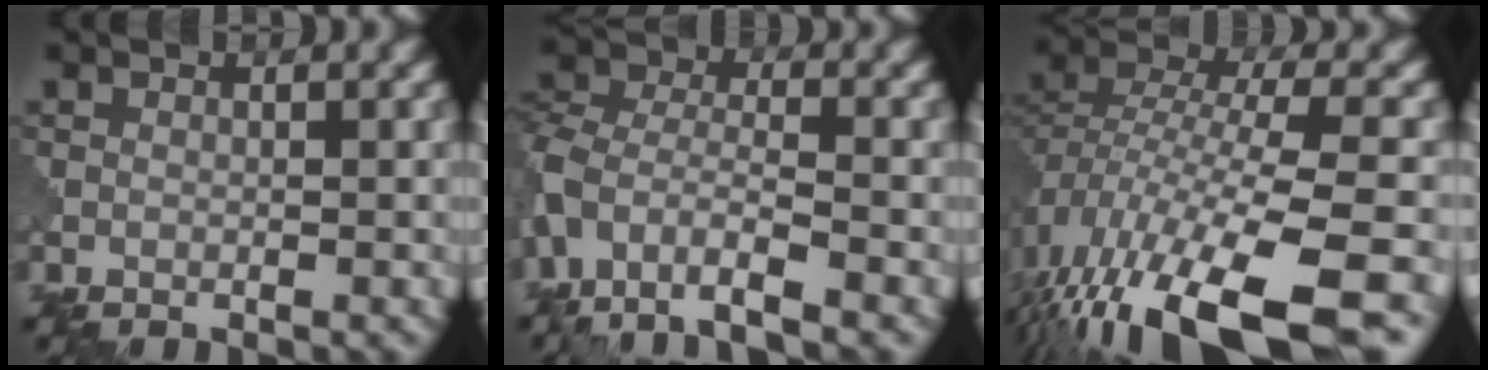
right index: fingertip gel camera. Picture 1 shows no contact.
{"total": 6.5, "force": [-3.6, 3.1, 4.5], "torque": [-0.093, -0.001, -0.080]}
{"total": 13.6, "force": [-8.9, 4.5, 9.3], "torque": [-0.197, -0.010, -0.142]}